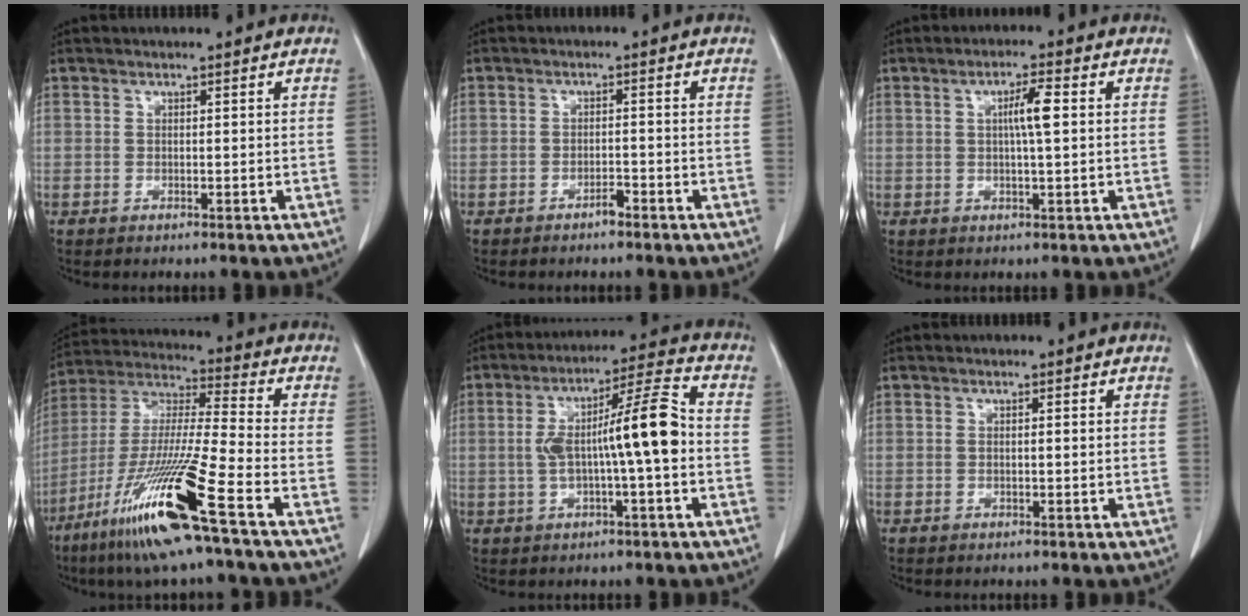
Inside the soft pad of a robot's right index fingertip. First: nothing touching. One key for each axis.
{"total": 1.6, "fx": -1.3, "fy": 0.4, "fz": 0.8, "tx": -0.012, "ty": 0.002, "tz": -0.020}
{"total": 4.8, "fx": 0.8, "fy": 0.2, "fz": 4.8, "tx": -0.085, "ty": 0.003, "tz": 0.013}
{"total": 18.6, "fx": -9.8, "fy": -0.5, "fz": 15.8, "tx": -0.346, "ty": -0.050, "tz": -0.193}
{"total": 11.4, "fx": -0.7, "fy": 0.7, "fz": 11.4, "tx": -0.196, "ty": 0.026, "tz": -0.015}
{"total": 0.8, "fx": 0.0, "fy": 0.2, "fz": 0.8, "tx": -0.017, "ty": 0.004, "tz": 0.003}